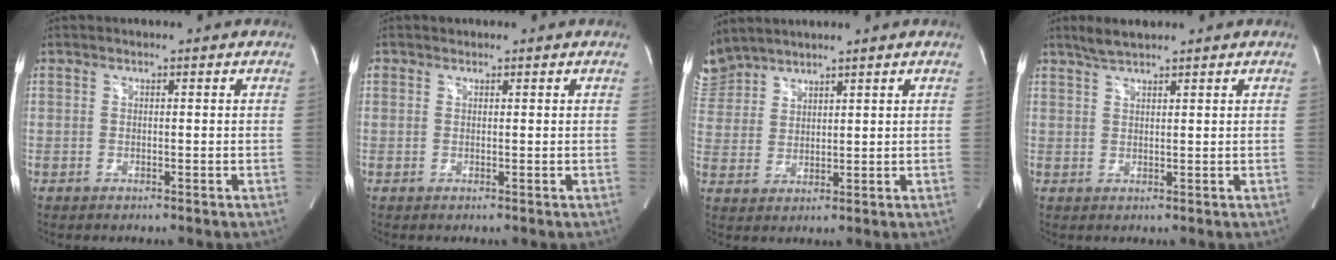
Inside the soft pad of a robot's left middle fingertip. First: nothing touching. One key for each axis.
{"total": 0.6, "fx": 0.5, "fy": 0.4, "fz": 0.0, "tx": -0.001, "ty": 0.002, "tz": 0.008}
{"total": 6.3, "fx": 6.0, "fy": 1.9, "fz": 0.3, "tx": -0.018, "ty": 0.016, "tz": 0.131}
{"total": 3.3, "fx": 2.8, "fy": 0.2, "fz": 1.6, "tx": -0.040, "ty": 0.009, "tz": 0.057}